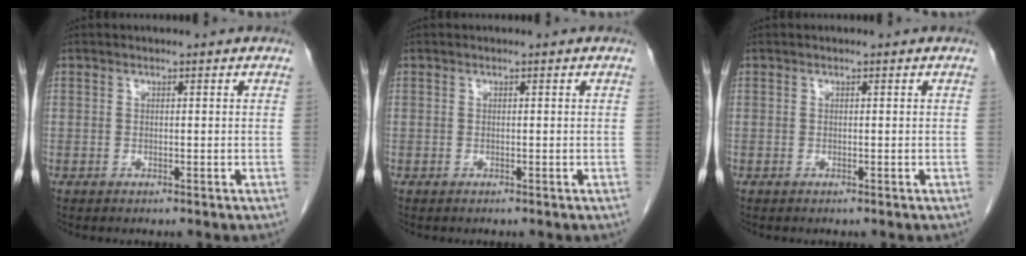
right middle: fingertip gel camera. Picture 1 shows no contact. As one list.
[{"total": 0.0}, {"total": 0.0}]